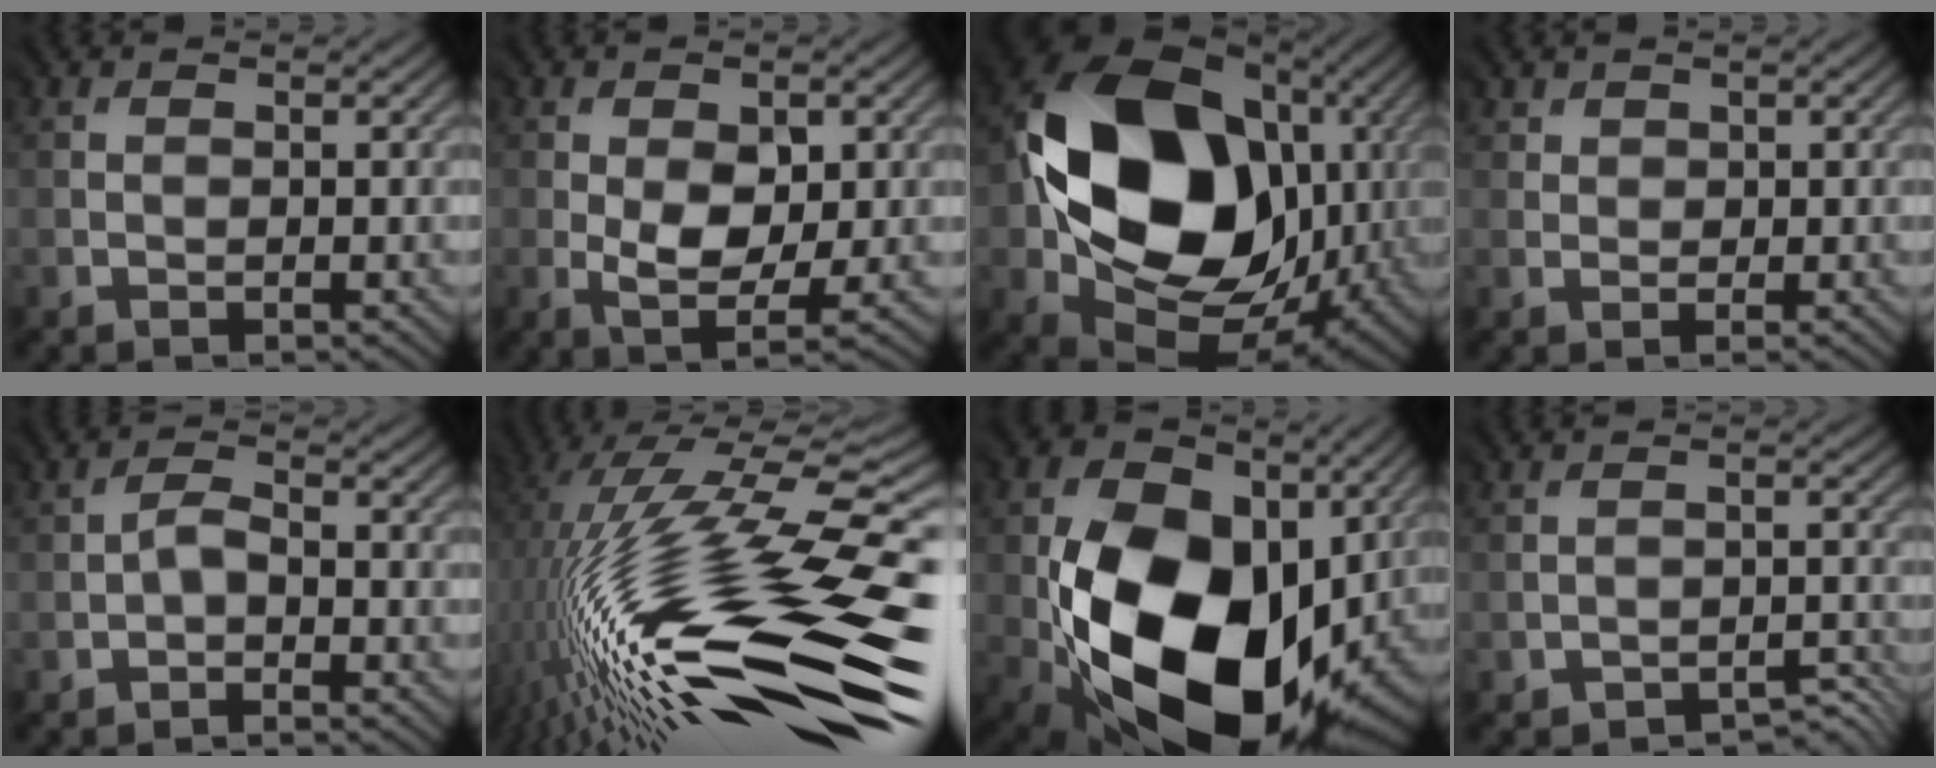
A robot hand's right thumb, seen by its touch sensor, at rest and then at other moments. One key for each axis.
{"total": 6.1, "fx": -0.4, "fy": 3.0, "fz": 5.3, "tx": -0.100, "ty": -0.010, "tz": 0.001}
{"total": 21.5, "fx": 1.8, "fy": 16.6, "fz": 13.5, "tx": -0.304, "ty": -0.042, "tz": 0.059}
{"total": 1.5, "fx": 1.1, "fy": 1.0, "fz": 0.0, "tx": 0.004, "ty": -0.001, "tz": 0.023}
{"total": 1.7, "fx": -0.7, "fy": 0.8, "fz": 1.3, "tx": -0.026, "ty": 0.003, "tz": -0.015}
{"total": 20.5, "fx": -4.4, "fy": 6.3, "fz": 19.0, "tx": -0.342, "ty": 0.005, "tz": -0.098}
{"total": 19.4, "fx": -2.7, "fy": 13.0, "fz": 14.2, "tx": -0.280, "ty": -0.040, "tz": -0.038}
{"total": 2.6, "fx": -2.4, "fy": 0.7, "fz": 0.4, "tx": 0.003, "ty": -0.003, "tz": -0.031}